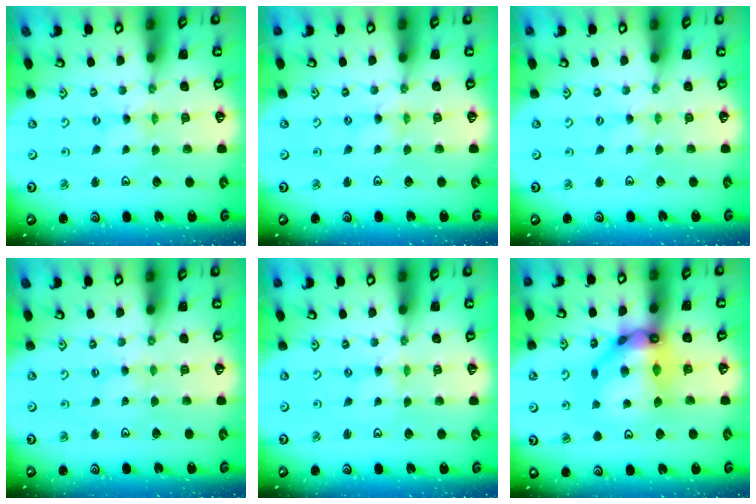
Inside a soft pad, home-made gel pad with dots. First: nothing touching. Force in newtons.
{"total": 0.6, "press": 0.6, "slide": 0.1}
{"total": 0.5, "press": 0.5, "slide": 0.1}
{"total": 1.7, "press": 1.7, "slide": 0.3}
{"total": 0.0}
{"total": 15.2, "press": 15.1, "slide": 1.4}